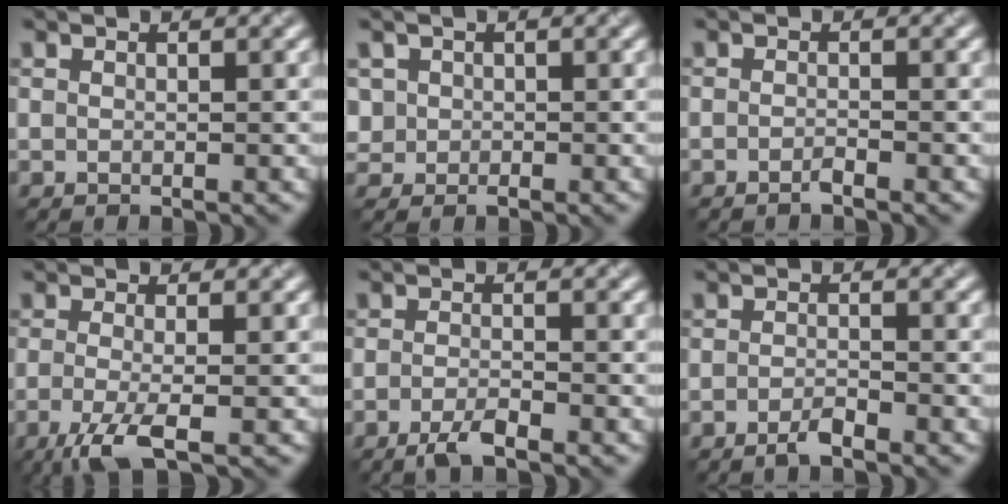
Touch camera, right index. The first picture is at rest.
{"total": 1.1, "force": [0.1, 1.1, -0.2], "torque": [0.002, 0.002, 0.000]}
{"total": 0.6, "force": [-0.6, 0.0, 0.3], "torque": [-0.008, 0.005, -0.013]}
{"total": 4.0, "force": [-2.0, 0.9, 3.4], "torque": [-0.070, -0.002, -0.048]}
{"total": 2.3, "force": [-1.7, 0.3, 1.4], "torque": [-0.036, 0.003, -0.040]}
{"total": 1.3, "force": [-1.1, 0.1, 0.7], "torque": [-0.019, 0.006, -0.026]}